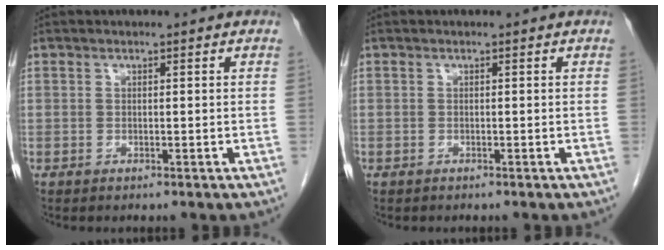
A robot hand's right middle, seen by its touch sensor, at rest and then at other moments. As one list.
[{"total": 0.0}]